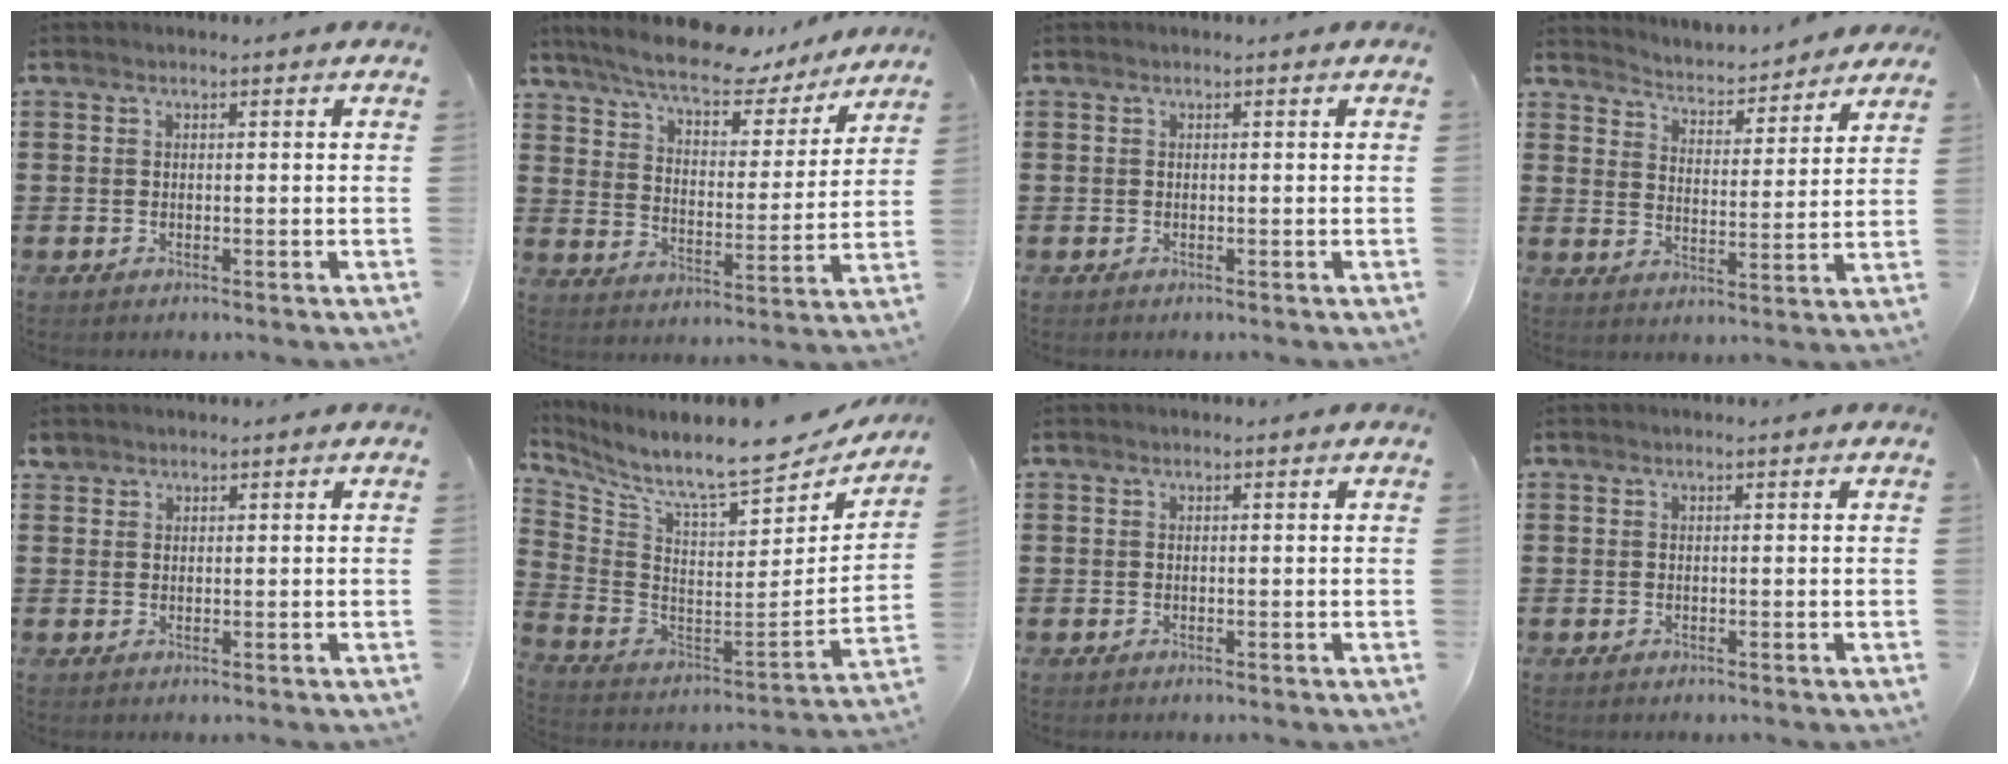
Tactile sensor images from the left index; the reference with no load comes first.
{"total": 9.6, "force": [8.6, 1.7, 4.0], "torque": [-0.097, -0.049, 0.146]}
{"total": 0.0}
{"total": 3.4, "force": [3.4, 0.1, -0.1], "torque": [-0.022, -0.032, 0.052]}
{"total": 1.3, "force": [1.2, 0.6, 0.2], "torque": [-0.007, 0.003, 0.023]}
{"total": 8.3, "force": [7.4, 0.6, 3.7], "torque": [-0.102, -0.078, 0.122]}
{"total": 0.0}
{"total": 0.0}